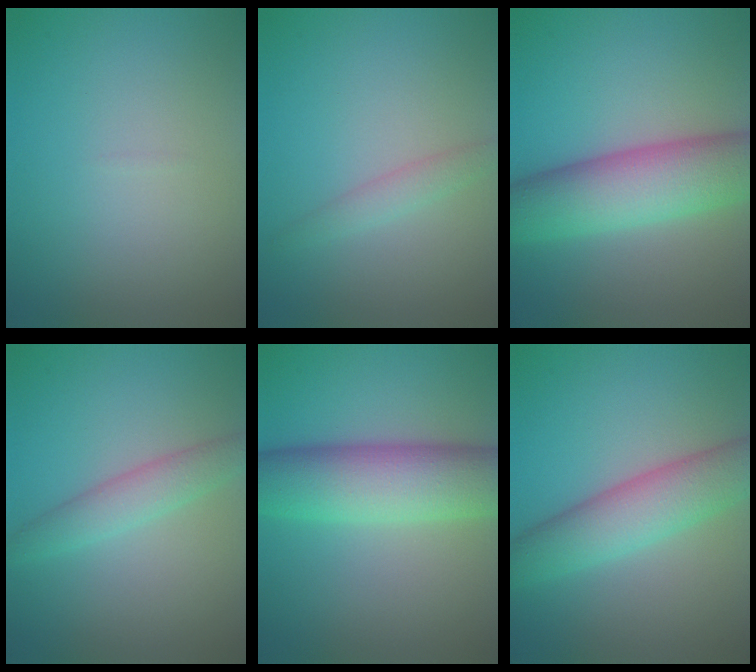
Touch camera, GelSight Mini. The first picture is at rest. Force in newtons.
{"total": 1.6, "press": 1.6, "slide": 0.0}
{"total": 8.6, "press": 8.6, "slide": 0.4}
{"total": 2.7, "press": 2.7, "slide": 0.1}
{"total": 8.7, "press": 8.7, "slide": 0.4}
{"total": 5.9, "press": 5.8, "slide": 0.3}